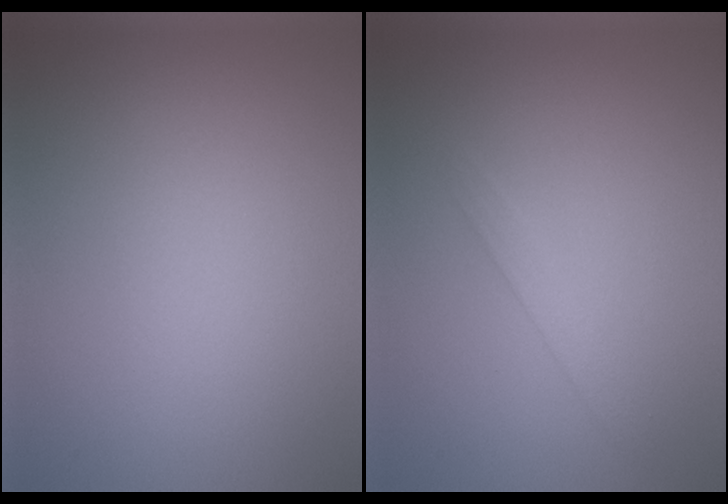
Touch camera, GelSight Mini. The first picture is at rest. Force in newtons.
{"total": 1.2, "press": 1.2, "slide": 0.0}